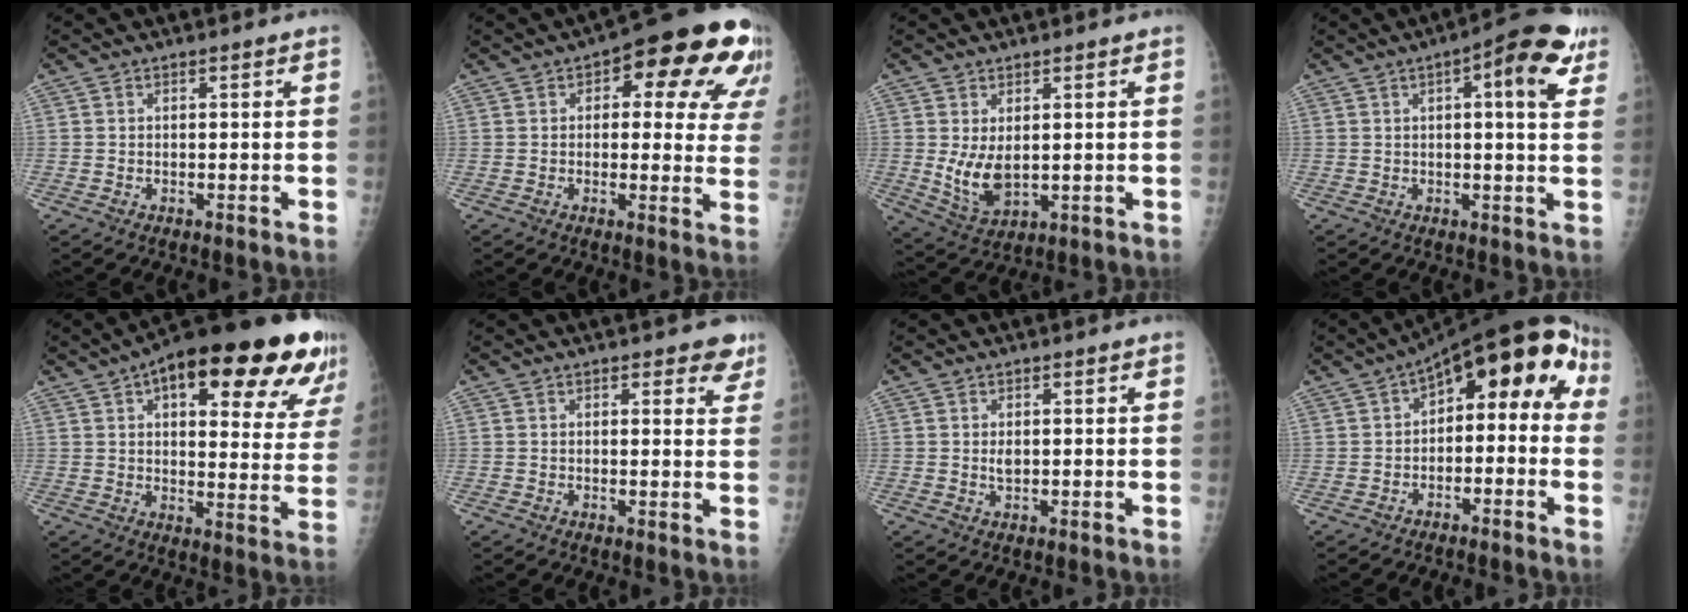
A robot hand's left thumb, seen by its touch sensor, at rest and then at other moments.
{"total": 18.4, "force": [8.4, 8.1, 14.2], "torque": [-0.127, -0.002, 0.094]}
{"total": 6.8, "force": [0.8, 3.9, 5.5], "torque": [-0.094, -0.021, 0.030]}
{"total": 11.4, "force": [5.0, 3.2, 9.8], "torque": [-0.115, 0.000, 0.057]}
{"total": 27.5, "force": [15.0, 9.8, 20.8], "torque": [-0.260, -0.015, 0.196]}
{"total": 4.7, "force": [3.2, 2.1, 2.7], "torque": [0.000, -0.014, 0.032]}
{"total": 1.7, "force": [0.4, 0.9, 1.3], "torque": [-0.020, -0.003, 0.007]}
{"total": 14.9, "force": [1.4, 7.8, 12.6], "torque": [-0.127, 0.061, 0.007]}